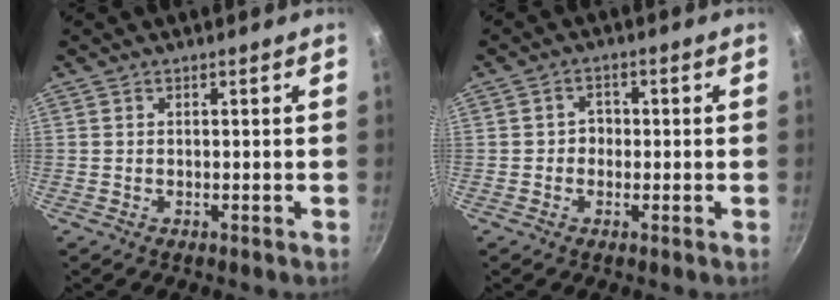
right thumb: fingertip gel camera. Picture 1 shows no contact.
{"total": 2.7, "force": [-0.4, 2.5, 1.1], "torque": [0.002, 0.008, -0.010]}